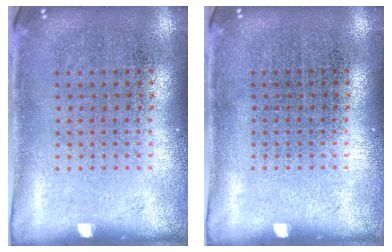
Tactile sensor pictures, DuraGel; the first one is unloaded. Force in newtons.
{"total": 0.0}